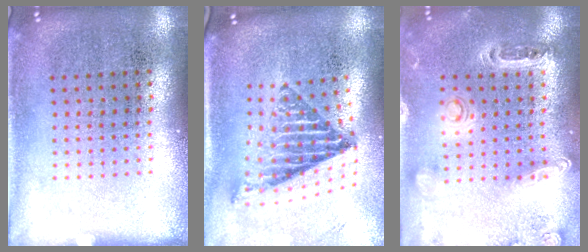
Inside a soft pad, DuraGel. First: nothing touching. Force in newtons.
{"total": 1.6, "press": 1.3, "slide": 1.0}
{"total": 1.4, "press": 1.3, "slide": 0.3}